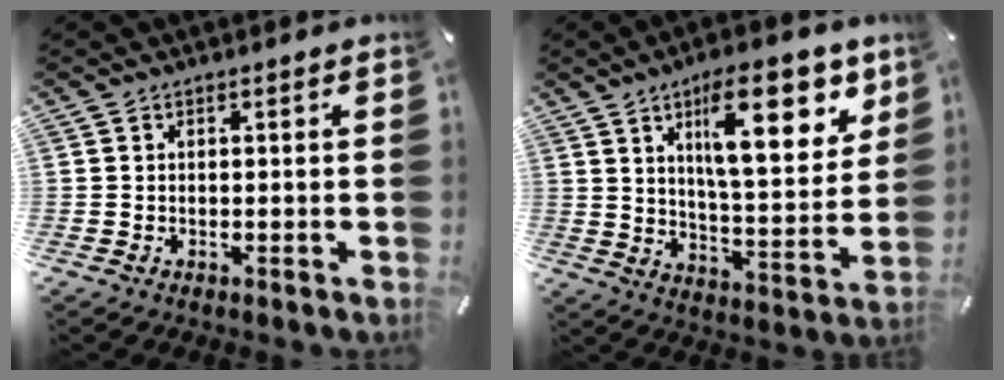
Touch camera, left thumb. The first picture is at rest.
{"total": 20.1, "force": [9.6, 7.8, 15.9], "torque": [-0.225, -0.038, 0.148]}